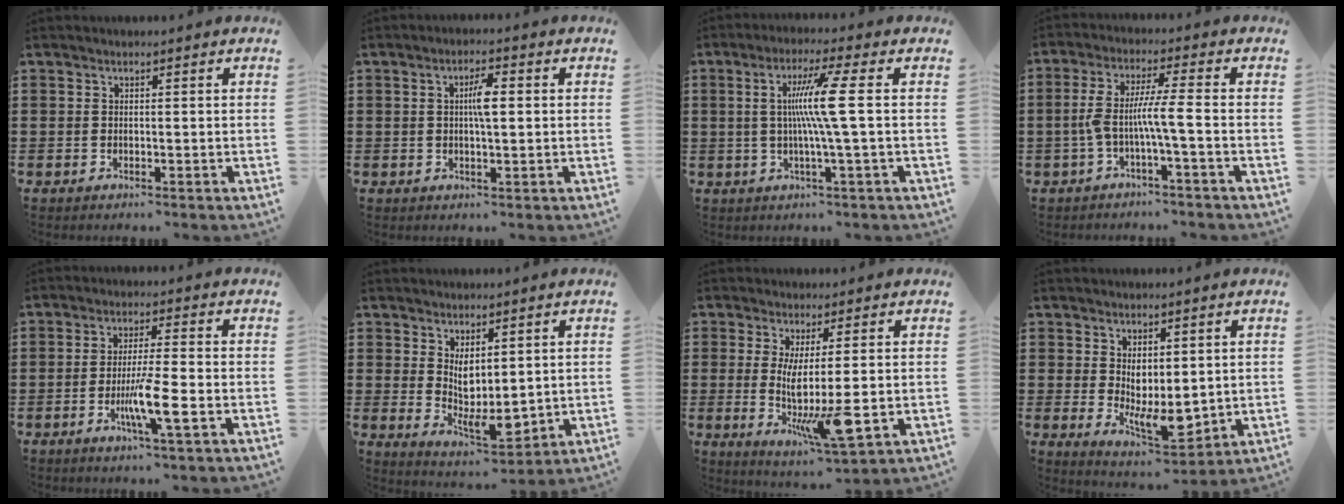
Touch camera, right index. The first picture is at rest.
{"total": 3.9, "force": [0.5, 1.0, 3.7], "torque": [-0.064, 0.001, 0.004]}
{"total": 8.4, "force": [0.8, -0.9, 8.3], "torque": [-0.163, -0.005, 0.000]}
{"total": 6.2, "force": [-1.7, 0.0, 6.0], "torque": [-0.123, -0.006, -0.039]}
{"total": 7.9, "force": [-2.5, 0.3, 7.5], "torque": [-0.134, -0.015, -0.044]}
{"total": 4.8, "force": [1.3, 2.3, 4.0], "torque": [-0.079, -0.016, 0.020]}
{"total": 7.8, "force": [-0.5, 0.8, 7.7], "torque": [-0.149, -0.030, -0.010]}
{"total": 4.8, "force": [0.9, 2.8, 3.8], "torque": [-0.065, -0.013, 0.015]}